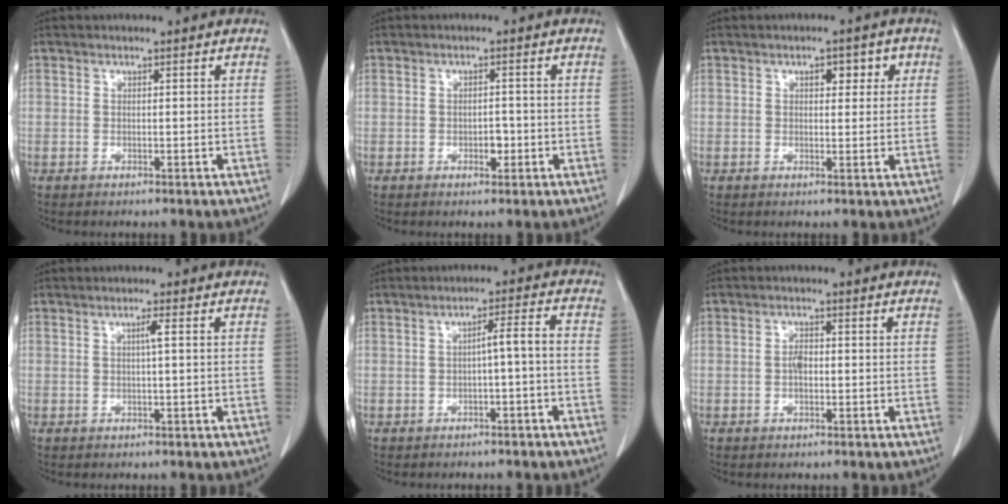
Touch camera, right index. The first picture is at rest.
{"total": 1.9, "force": [-0.7, 1.1, 1.5], "torque": [-0.020, 0.003, -0.007]}
{"total": 3.4, "force": [1.3, 1.8, 2.6], "torque": [-0.027, 0.011, 0.015]}
{"total": 1.3, "force": [0.2, -0.3, 1.3], "torque": [-0.022, 0.002, 0.002]}
{"total": 3.3, "force": [-1.1, 0.1, 3.2], "torque": [-0.045, 0.015, -0.016]}
{"total": 1.8, "force": [-0.2, 0.8, 1.6], "torque": [-0.029, 0.003, -0.005]}